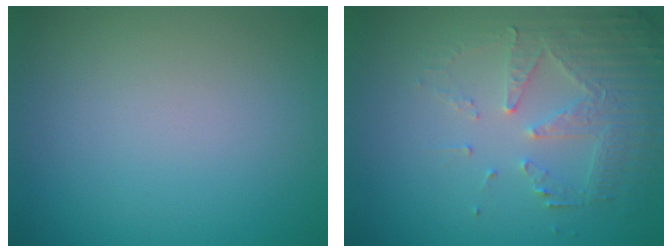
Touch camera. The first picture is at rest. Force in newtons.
{"total": 5.4, "press": 3.7, "slide": 3.9}